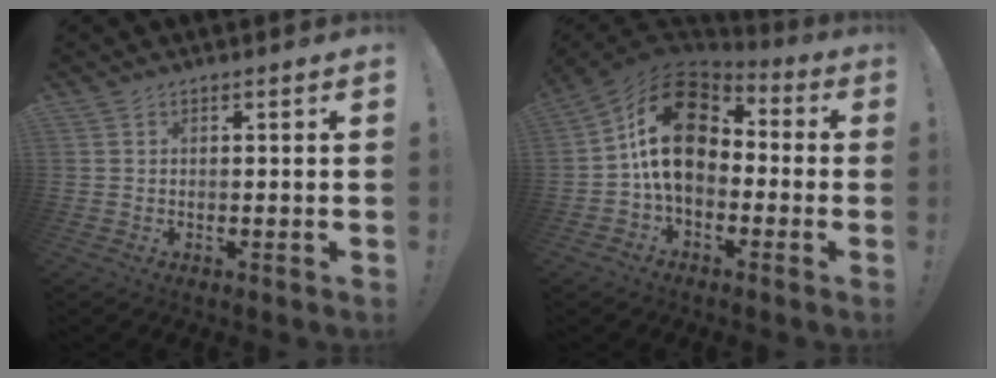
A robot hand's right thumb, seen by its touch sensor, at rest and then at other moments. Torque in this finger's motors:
{"motor_torque": [2.04, 2.97, 1.71, -0.48, 0.54]}